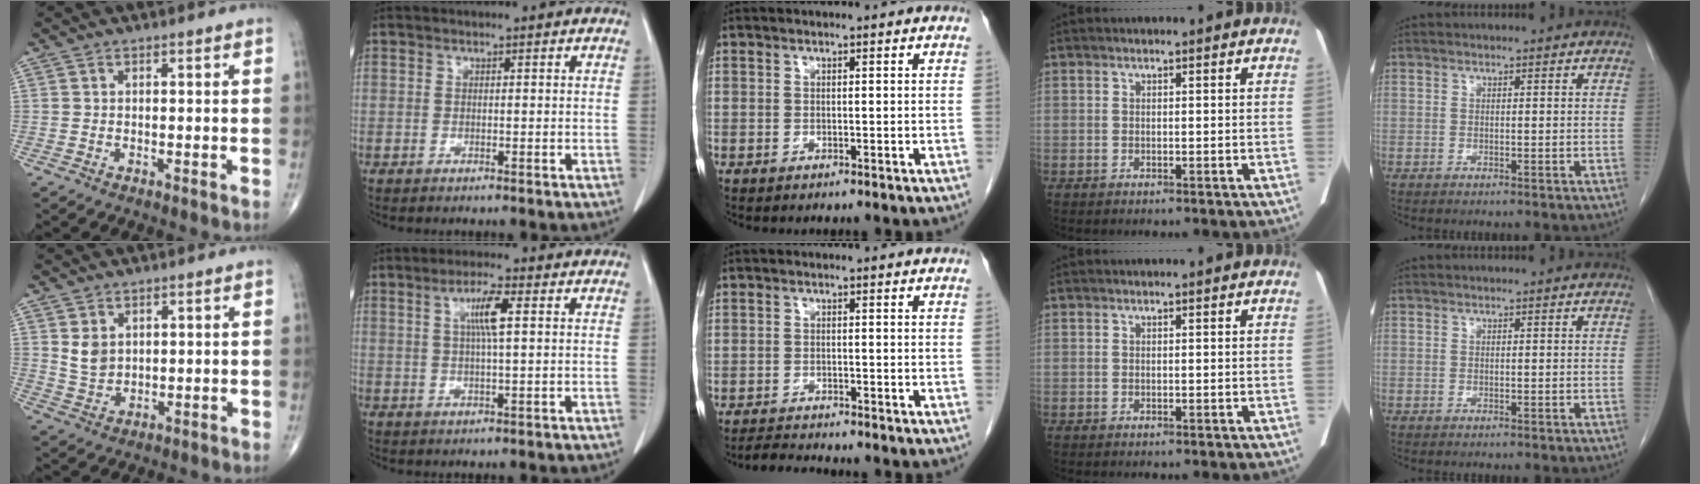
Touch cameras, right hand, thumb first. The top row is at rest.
{"thumb": {"total": 4.3, "force": [1.6, 3.2, 2.5], "torque": [-0.037, -0.014, 0.041]}, "index": {"total": 5.1, "force": [1.4, 0.2, 4.9], "torque": [-0.091, 0.002, 0.025]}, "middle": {"total": 2.7, "force": [-2.6, -0.3, 0.3], "torque": [-0.013, -0.016, -0.046]}}